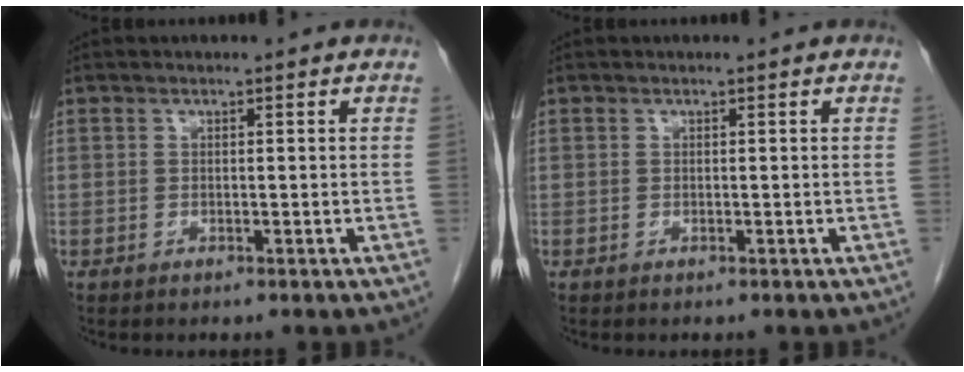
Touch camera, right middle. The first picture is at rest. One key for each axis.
{"total": 0.0}